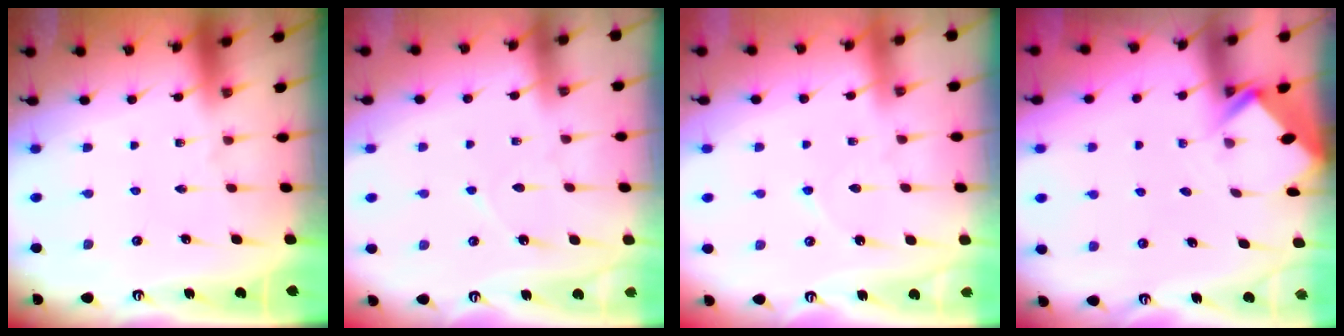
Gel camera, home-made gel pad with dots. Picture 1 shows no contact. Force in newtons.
{"total": 3.7, "press": 3.7, "slide": 0.3}
{"total": 4.8, "press": 4.8, "slide": 0.6}
{"total": 2.7, "press": 2.7, "slide": 0.2}